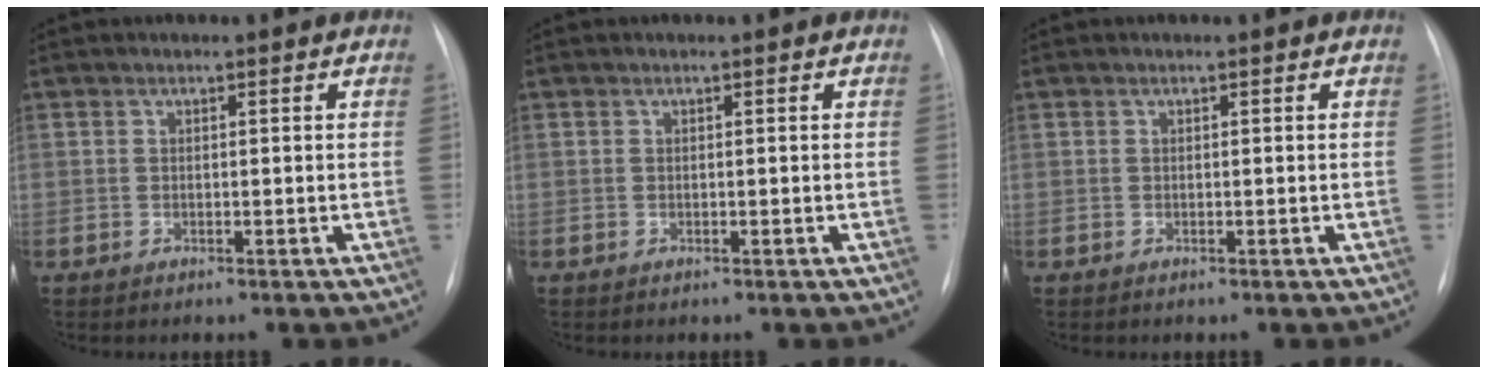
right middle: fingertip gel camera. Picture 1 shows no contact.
{"total": 0.0}
{"total": 0.0}